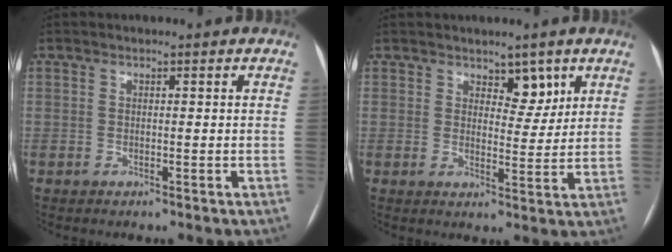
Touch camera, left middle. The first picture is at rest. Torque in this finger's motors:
{"motor_torque": [0.25, -0.29, 0.07, 0.04]}